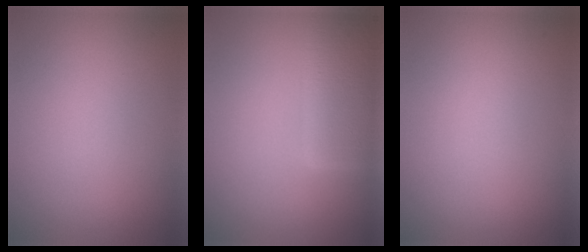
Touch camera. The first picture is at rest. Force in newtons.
{"total": 6.3, "press": 6.3, "slide": 0.4}
{"total": 0.0}